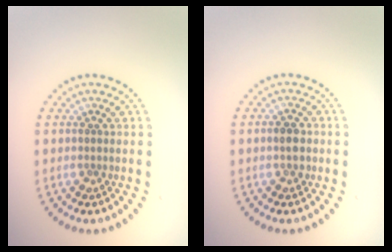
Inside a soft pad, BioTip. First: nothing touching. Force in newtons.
{"total": 1.7, "press": 1.7, "slide": 0.2}